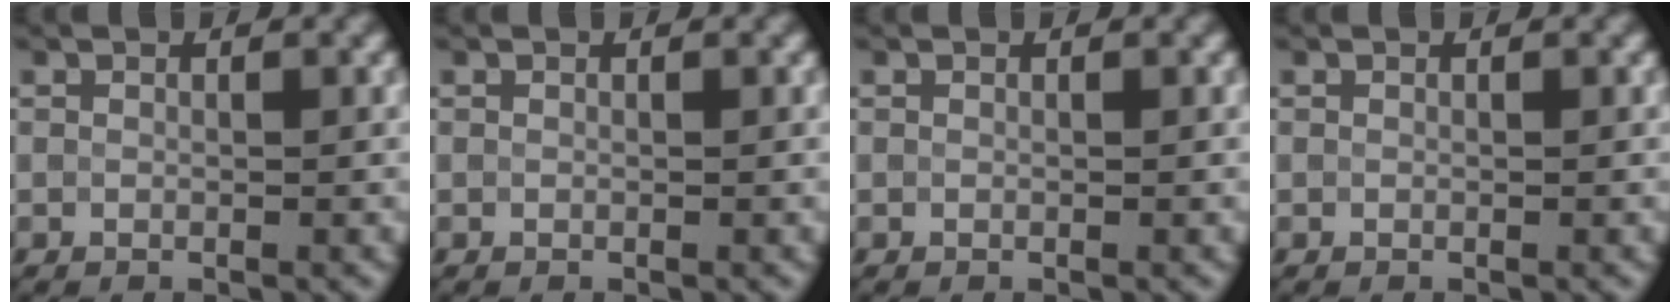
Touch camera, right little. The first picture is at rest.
{"total": 0.0}
{"total": 0.0}
{"total": 0.0}